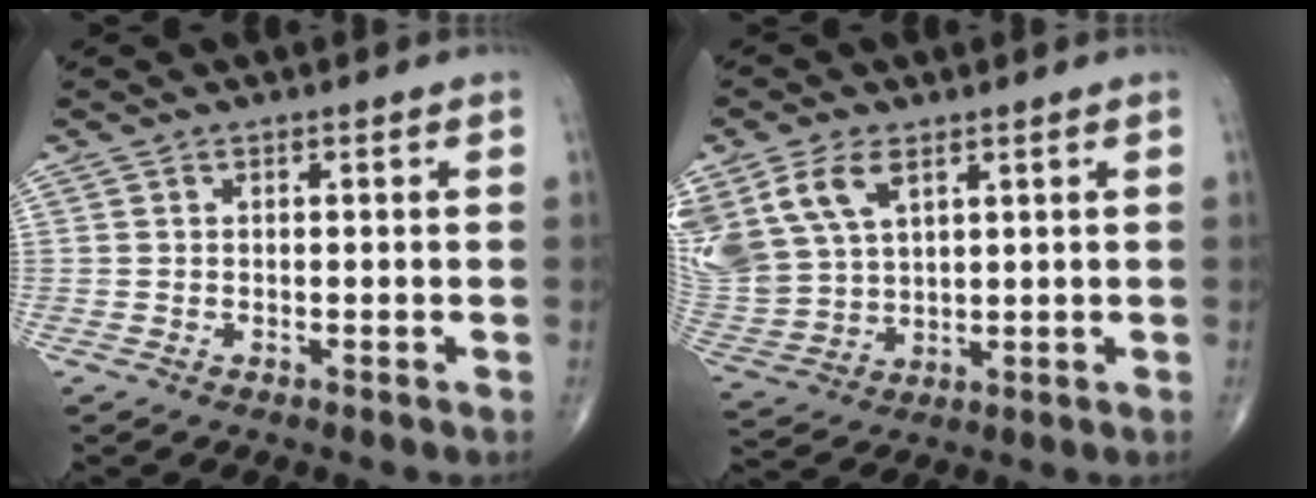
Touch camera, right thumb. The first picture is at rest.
{"total": 15.4, "force": [7.1, 9.6, 9.6], "torque": [-0.221, -0.011, 0.151]}